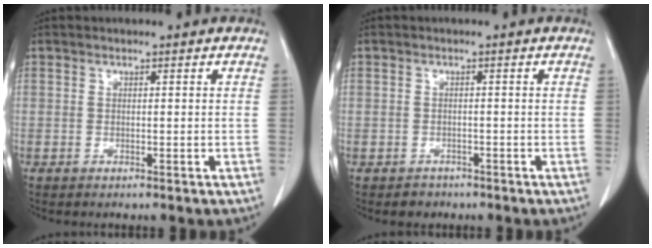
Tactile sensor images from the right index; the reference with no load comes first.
{"total": 2.0, "force": [-1.3, 1.6, -0.2], "torque": [-0.002, 0.007, -0.021]}